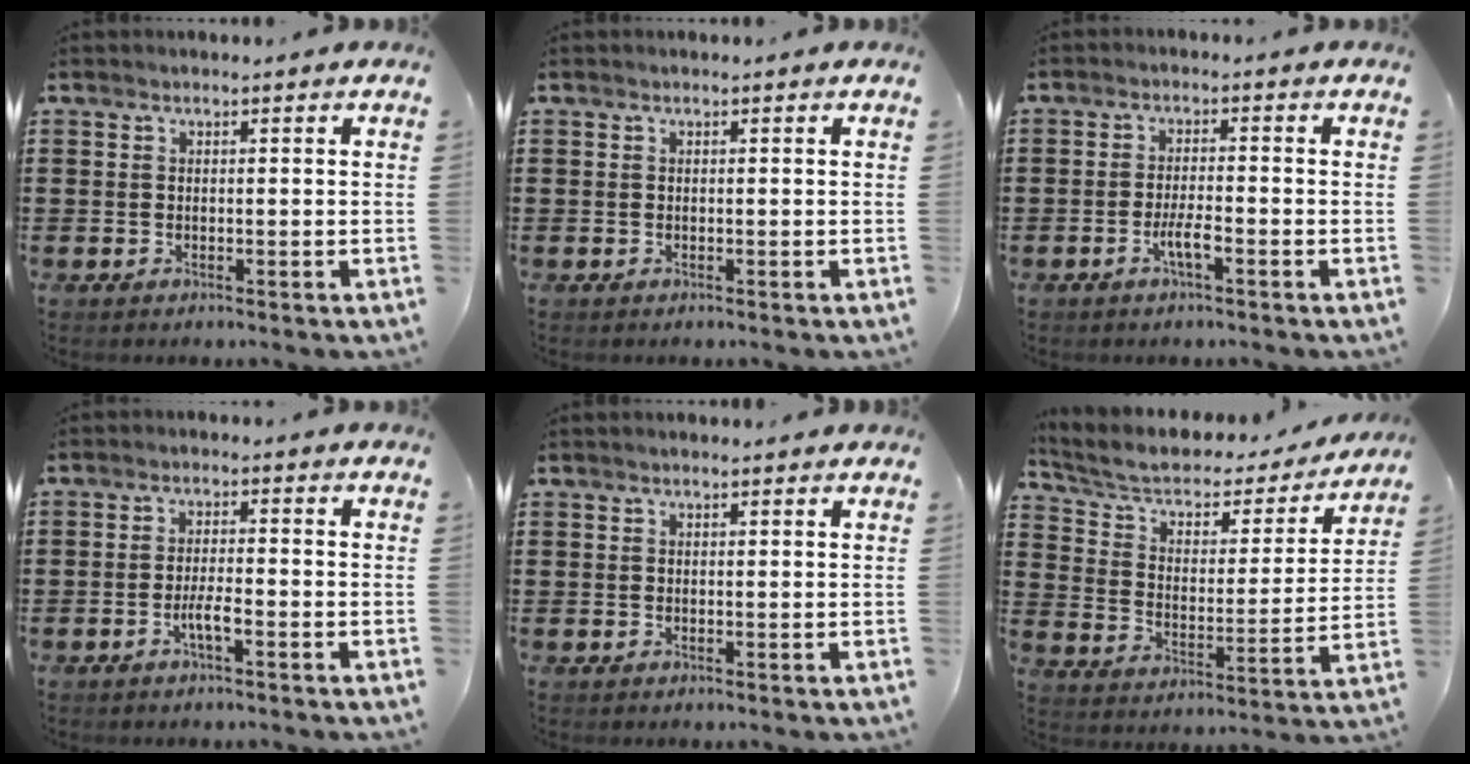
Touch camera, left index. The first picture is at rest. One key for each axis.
{"total": 0.0}
{"total": 3.4, "fx": -1.6, "fy": 0.6, "fz": 2.9, "tx": -0.057, "ty": 0.000, "tz": -0.029}
{"total": 3.1, "fx": -1.4, "fy": 0.5, "fz": 2.7, "tx": -0.054, "ty": 0.000, "tz": -0.027}
{"total": 0.6, "fx": 0.5, "fy": 0.0, "fz": 0.4, "tx": -0.008, "ty": 0.000, "tz": 0.009}
{"total": 5.3, "fx": 3.7, "fy": 2.7, "fz": 2.6, "tx": -0.071, "ty": -0.024, "tz": 0.058}